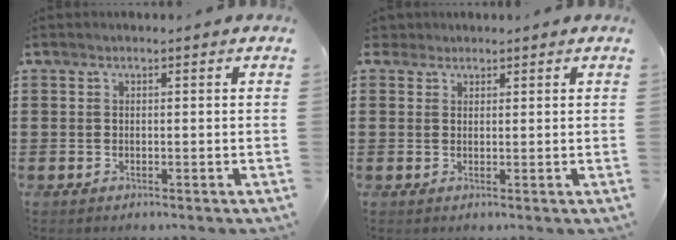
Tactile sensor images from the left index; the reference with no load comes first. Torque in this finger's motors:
{"motor_torque": [0.33, -0.31, 0.00, 0.00]}